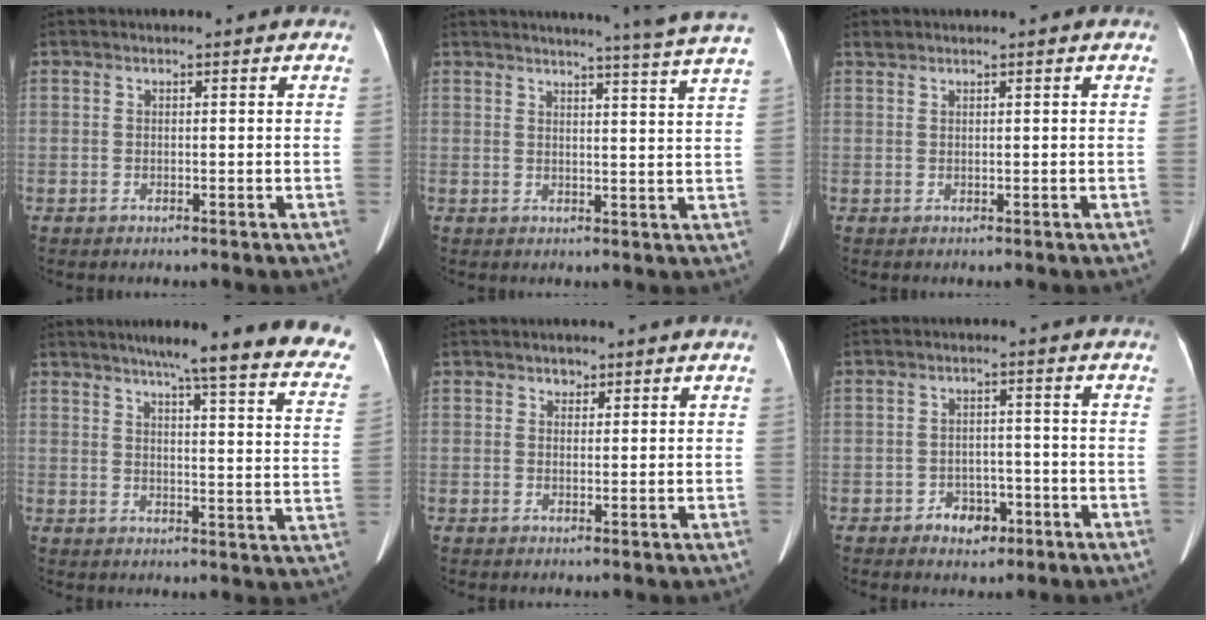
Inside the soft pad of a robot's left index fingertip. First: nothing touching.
{"total": 12.6, "force": [11.4, -2.4, 4.7], "torque": [-0.068, -0.054, 0.119]}
{"total": 0.8, "force": [0.8, 0.1, 0.1], "torque": [-0.009, 0.012, 0.021]}
{"total": 23.6, "force": [20.0, 1.0, 12.5], "torque": [-0.160, -0.054, 0.228]}
{"total": 1.3, "force": [1.0, 0.9, 0.3], "torque": [-0.005, 0.000, 0.014]}
{"total": 3.8, "force": [-2.1, 2.6, 1.7], "torque": [-0.023, 0.007, -0.026]}